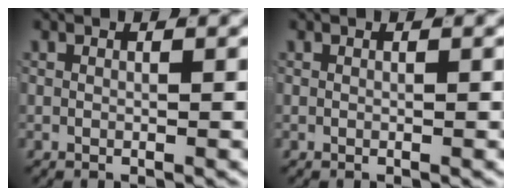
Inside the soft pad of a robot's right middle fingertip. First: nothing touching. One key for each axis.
{"total": 0.0}